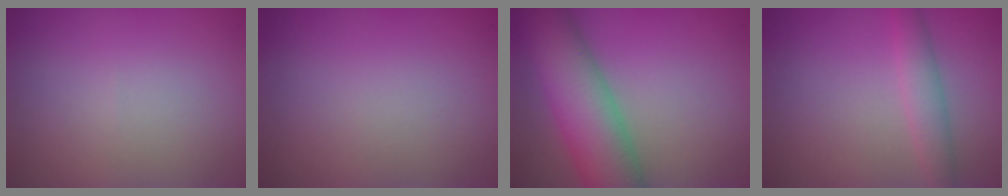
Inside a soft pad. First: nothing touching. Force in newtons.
{"total": 0.0}
{"total": 9.0, "press": 9.0, "slide": 0.3}
{"total": 2.5, "press": 2.5, "slide": 0.1}